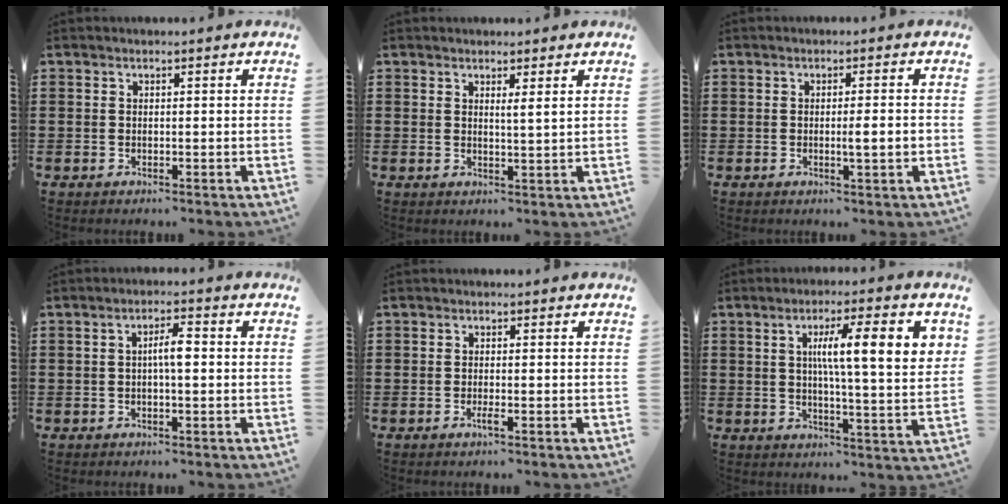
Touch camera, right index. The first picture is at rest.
{"total": 1.7, "force": [1.1, -0.3, 1.2], "torque": [-0.026, -0.002, 0.019]}
{"total": 2.8, "force": [-0.4, 0.0, 2.8], "torque": [-0.046, -0.005, -0.009]}
{"total": 3.6, "force": [0.0, 0.8, 3.5], "torque": [-0.066, 0.005, -0.004]}
{"total": 1.3, "force": [-0.8, 0.1, 1.1], "torque": [-0.026, -0.005, -0.016]}
{"total": 10.6, "force": [3.1, 1.7, 10.0], "torque": [-0.179, 0.003, 0.043]}